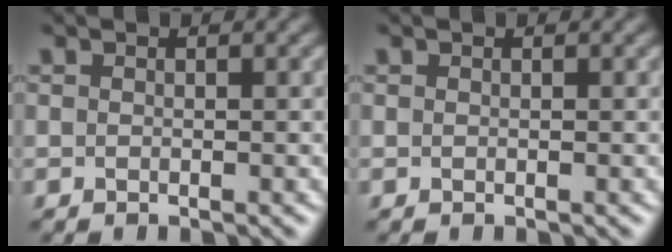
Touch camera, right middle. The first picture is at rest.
{"total": 0.0}